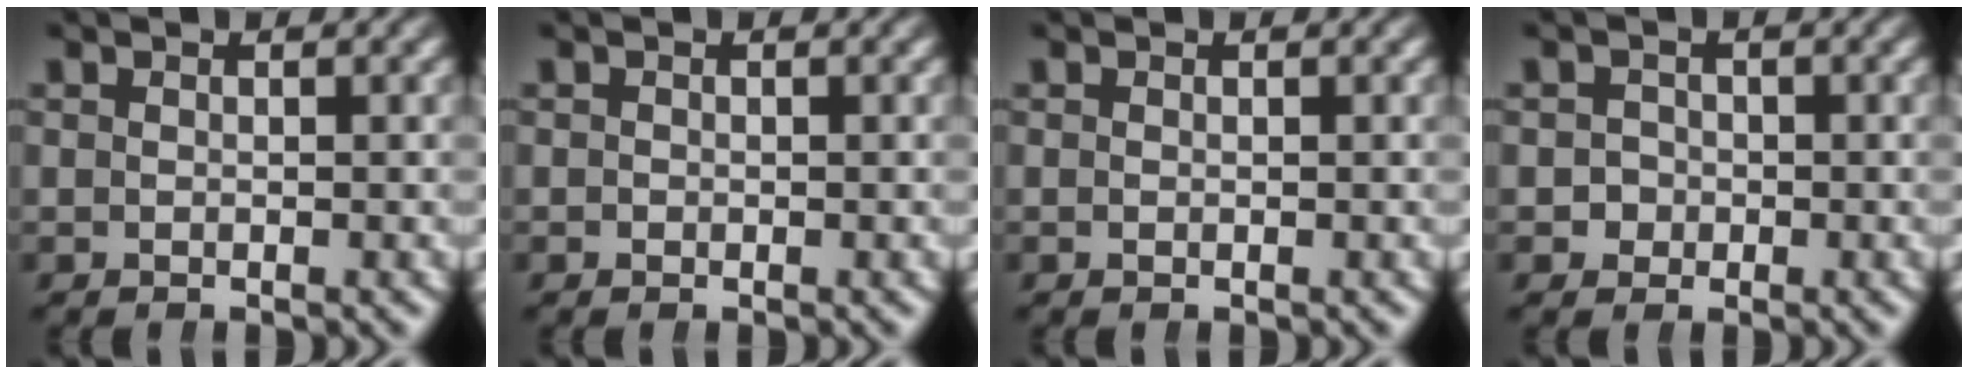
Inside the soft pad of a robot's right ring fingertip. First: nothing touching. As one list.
[{"total": 0.0}, {"total": 0.0}, {"total": 2.3, "force": [-0.4, 2.3, 0.0], "torque": [-0.011, -0.004, -0.015]}]